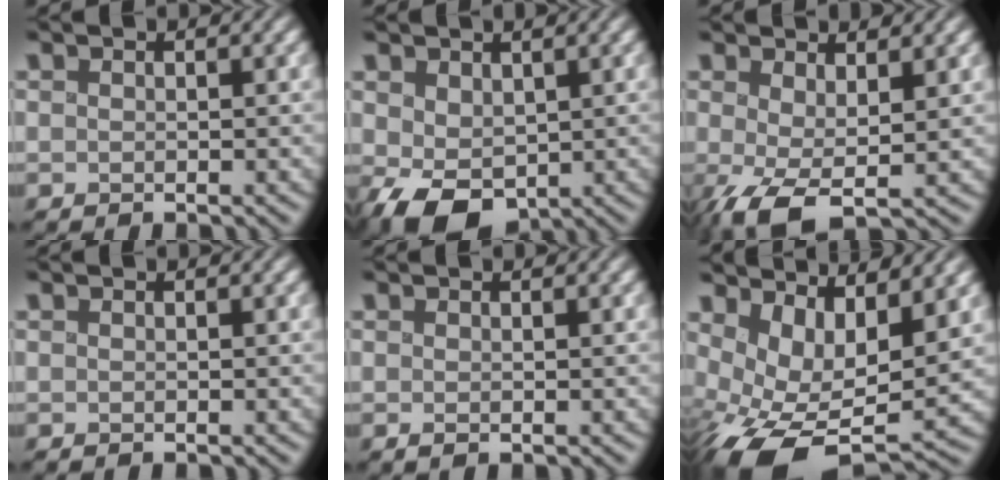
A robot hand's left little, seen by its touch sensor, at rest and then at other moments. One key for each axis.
{"total": 5.1, "fx": -1.0, "fy": 3.5, "fz": 3.6, "tx": -0.074, "ty": -0.008, "tz": -0.020}
{"total": 4.8, "fx": -0.7, "fy": 2.0, "fz": 4.3, "tx": -0.087, "ty": -0.004, "tz": -0.017}
{"total": 0.0}
{"total": 0.0}
{"total": 12.1, "fx": 0.3, "fy": 7.3, "fz": 9.6, "tx": -0.169, "ty": -0.030, "tz": 0.021}